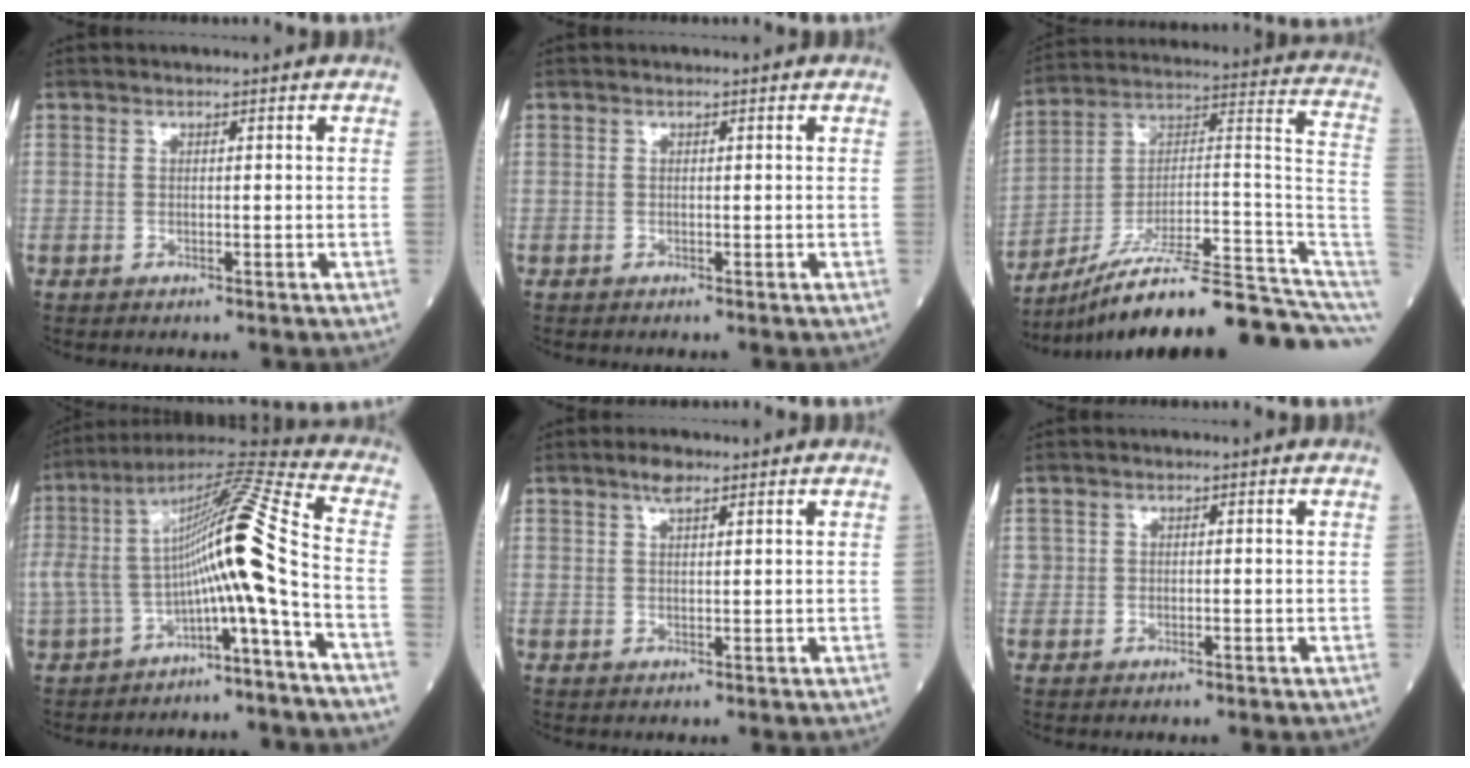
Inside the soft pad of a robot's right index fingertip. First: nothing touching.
{"total": 0.0}
{"total": 24.3, "force": [-19.6, 1.5, 14.3], "torque": [-0.130, 0.041, -0.300]}
{"total": 15.4, "force": [-2.8, 0.1, 15.1], "torque": [-0.280, 0.044, -0.053]}
{"total": 2.3, "force": [1.7, 0.5, 1.5], "torque": [-0.029, 0.005, 0.029]}
{"total": 0.8, "force": [0.0, 0.7, 0.4], "torque": [-0.008, 0.002, -0.001]}